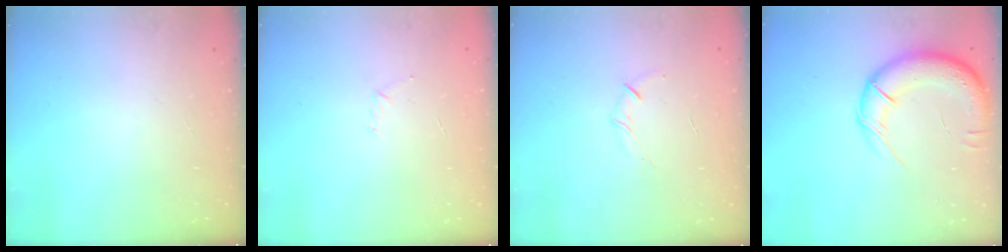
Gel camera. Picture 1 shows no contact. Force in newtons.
{"total": 2.9, "press": 2.8, "slide": 0.8}
{"total": 3.7, "press": 3.6, "slide": 1.1}
{"total": 15.8, "press": 15.3, "slide": 4.0}